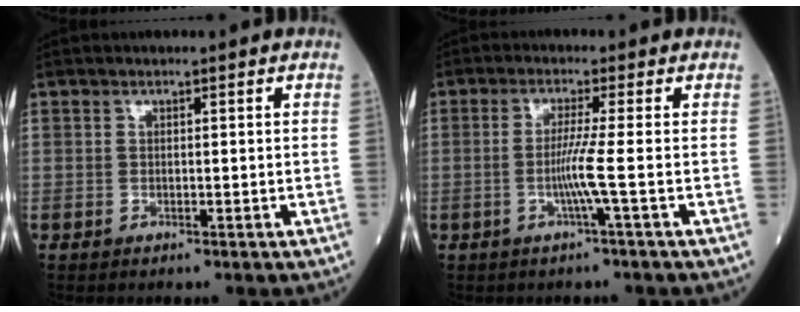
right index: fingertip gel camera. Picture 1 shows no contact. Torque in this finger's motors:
{"motor_torque": [0.62, -0.08, 0.34, 0.09]}